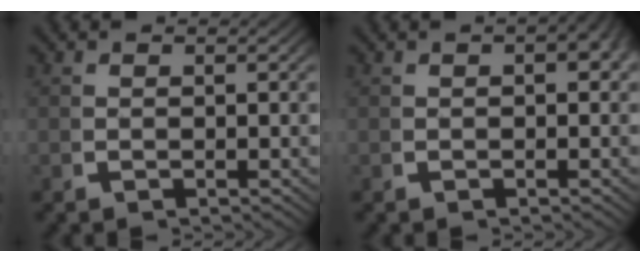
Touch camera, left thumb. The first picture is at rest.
{"total": 2.9, "force": [0.4, 1.6, 2.4], "torque": [-0.014, 0.010, -0.003]}